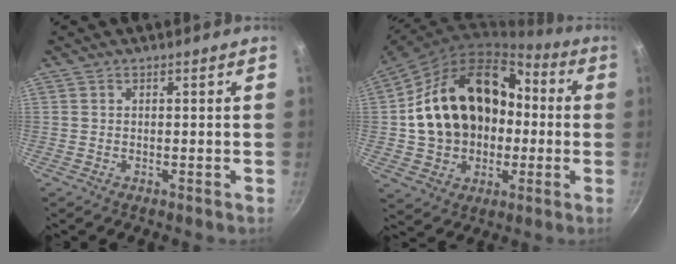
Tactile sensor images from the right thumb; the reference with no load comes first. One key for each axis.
{"total": 23.6, "fx": 0.7, "fy": 18.1, "fz": 15.2, "tx": -0.247, "ty": 0.063, "tz": 0.023}